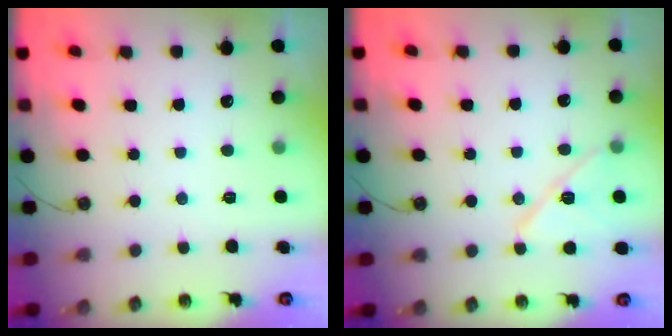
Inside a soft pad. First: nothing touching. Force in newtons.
{"total": 12.0, "press": 11.9, "slide": 0.9}